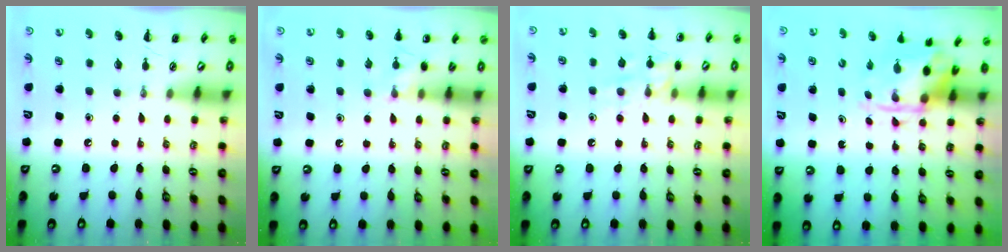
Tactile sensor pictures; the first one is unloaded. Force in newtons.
{"total": 5.5, "press": 5.1, "slide": 2.0}
{"total": 10.7, "press": 10.6, "slide": 0.9}
{"total": 3.8, "press": 3.7, "slide": 0.9}